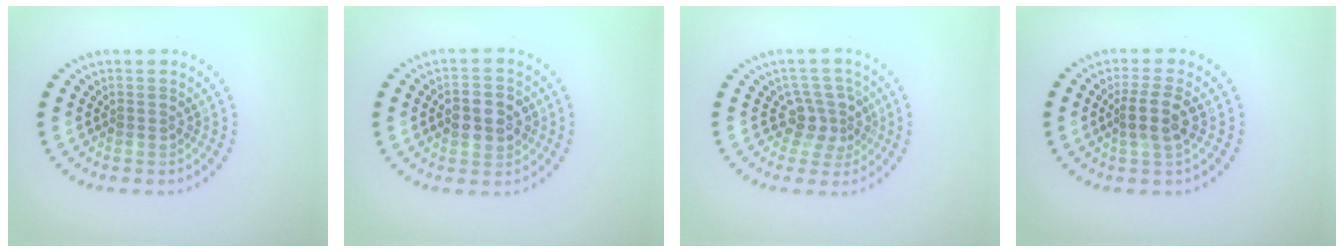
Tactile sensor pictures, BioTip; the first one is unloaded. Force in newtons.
{"total": 3.8, "press": 3.8, "slide": 0.2}
{"total": 2.7, "press": 2.0, "slide": 1.8}
{"total": 2.6, "press": 2.3, "slide": 1.2}